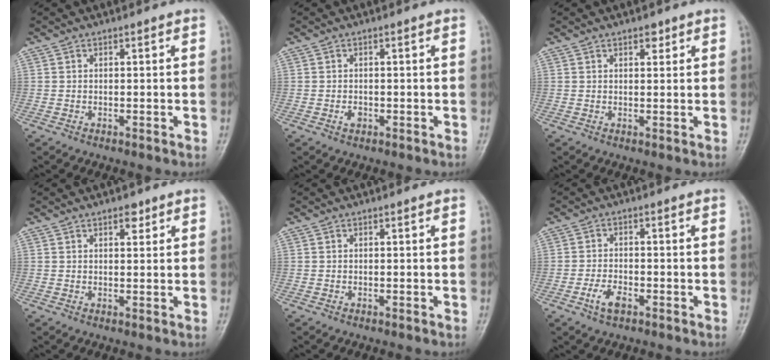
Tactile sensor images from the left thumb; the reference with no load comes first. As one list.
[{"total": 1.3, "force": [-0.5, 0.9, 0.8], "torque": [-0.009, 0.002, -0.007]}, {"total": 1.9, "force": [1.2, 1.0, 1.1], "torque": [-0.007, -0.005, 0.016]}, {"total": 2.4, "force": [1.4, 1.2, 1.5], "torque": [-0.012, -0.006, 0.020]}, {"total": 0.0}, {"total": 3.9, "force": [-2.1, 1.9, 2.7], "torque": [-0.054, 0.012, -0.038]}]